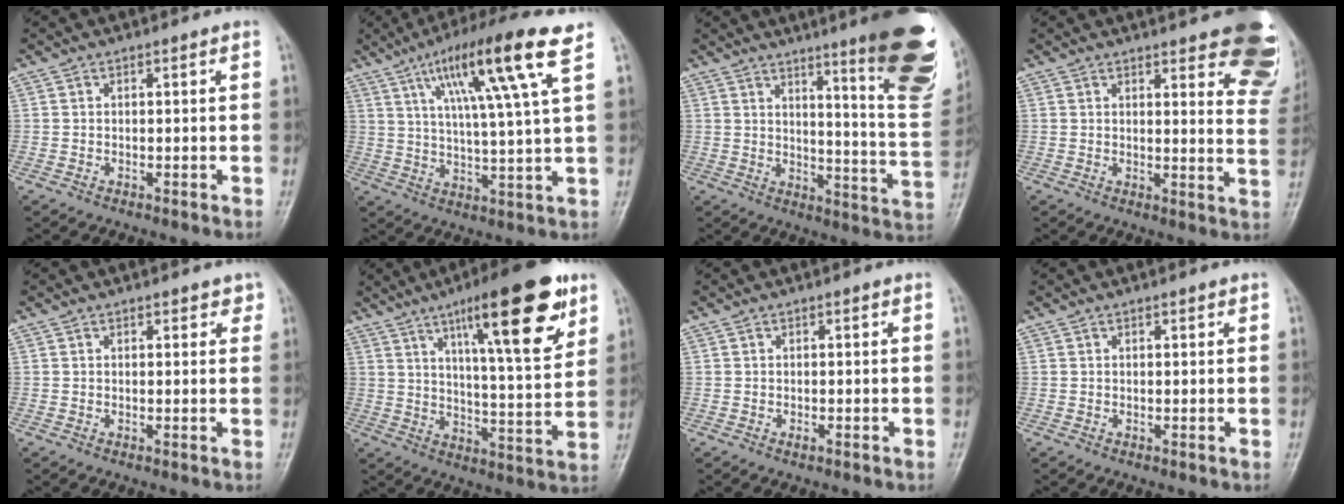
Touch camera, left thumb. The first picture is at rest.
{"total": 15.9, "force": [7.6, 0.7, 14.0], "torque": [-0.239, -0.015, 0.124]}
{"total": 22.7, "force": [13.3, 3.3, 18.1], "torque": [-0.205, -0.079, 0.171]}
{"total": 18.4, "force": [12.5, 5.4, 12.3], "torque": [-0.116, -0.065, 0.129]}
{"total": 1.8, "force": [1.3, 1.0, 0.8], "torque": [0.007, -0.005, 0.009]}
{"total": 20.3, "force": [10.9, 4.6, 16.5], "torque": [-0.217, -0.044, 0.166]}
{"total": 0.5, "force": [-0.1, 0.3, 0.4], "torque": [-0.007, -0.002, -0.003]}
{"total": 0.6, "force": [0.5, 0.2, 0.3], "torque": [-0.006, -0.002, 0.005]}